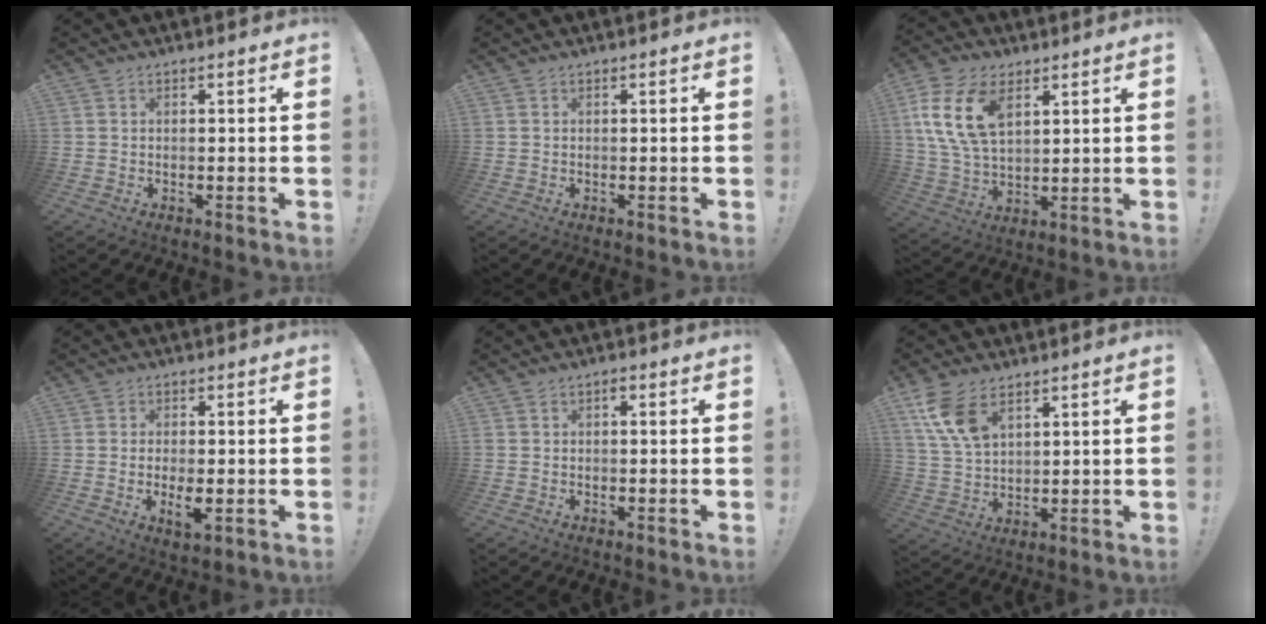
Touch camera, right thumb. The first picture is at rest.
{"total": 0.0}
{"total": 15.6, "force": [6.2, 9.5, 10.6], "torque": [-0.228, -0.010, 0.118]}
{"total": 5.2, "force": [-1.1, 2.1, 4.7], "torque": [-0.080, -0.004, -0.019]}
{"total": 0.7, "force": [-0.4, 0.4, 0.2], "torque": [-0.012, 0.006, -0.009]}
{"total": 10.9, "force": [6.0, 5.9, 6.8], "torque": [-0.134, -0.016, 0.117]}